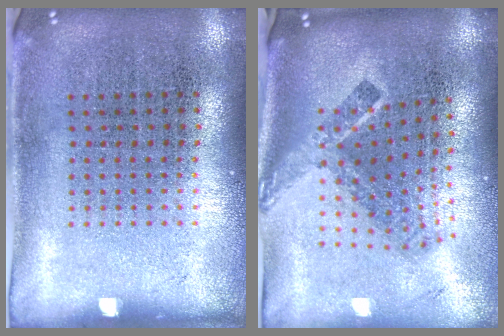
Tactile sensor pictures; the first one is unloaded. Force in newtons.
{"total": 2.3, "press": 1.5, "slide": 1.7}